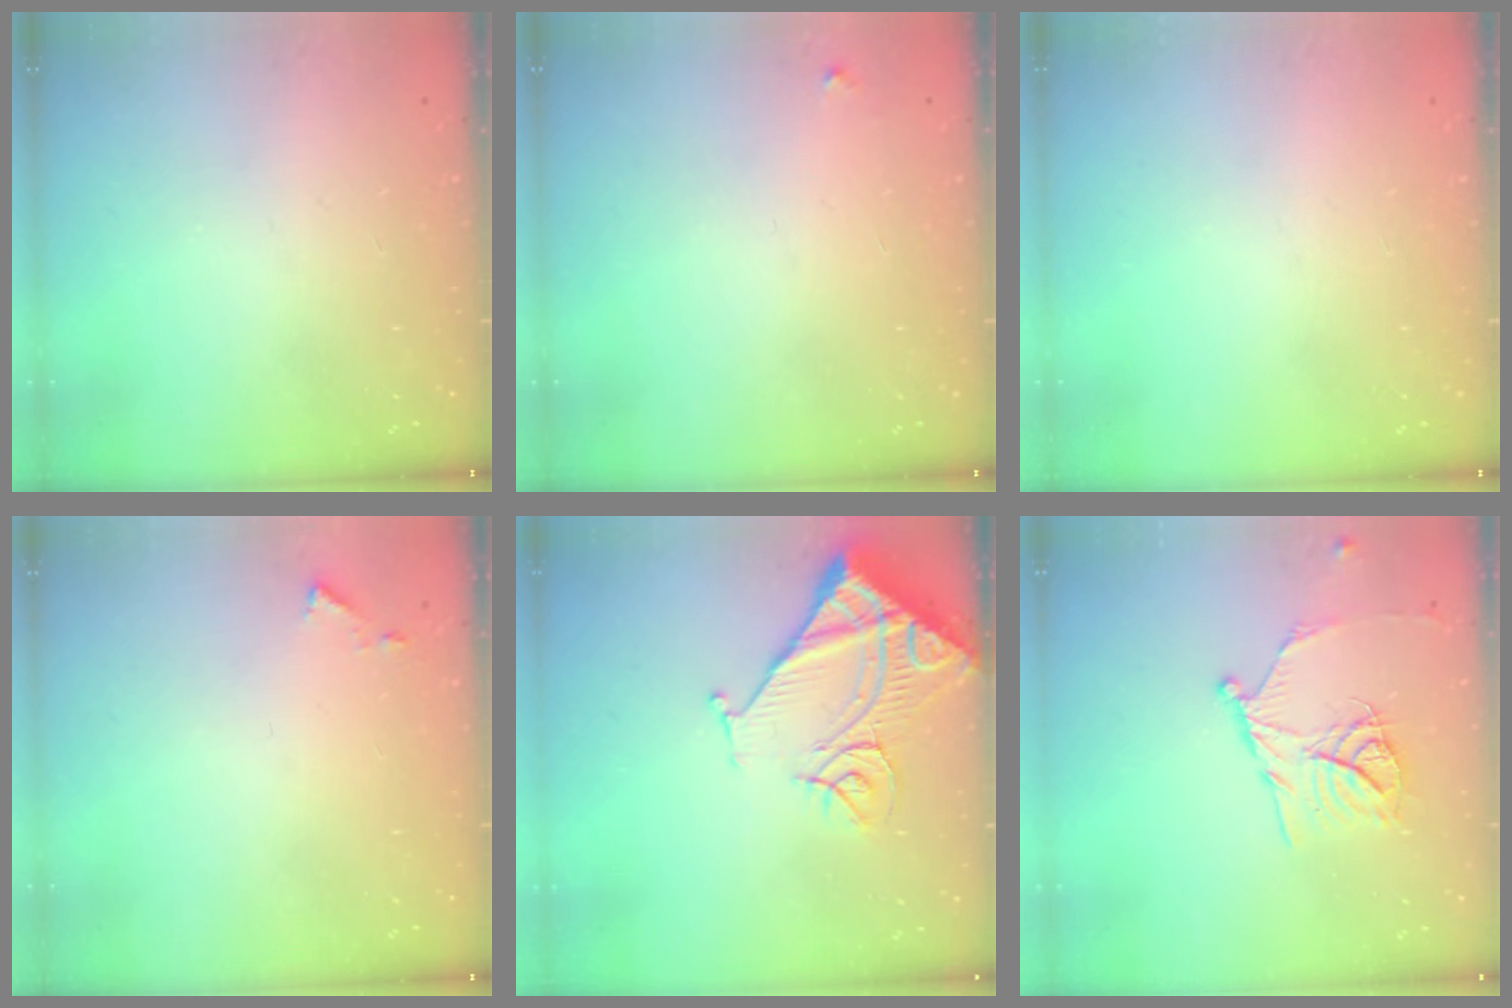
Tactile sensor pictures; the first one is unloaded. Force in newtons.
{"total": 2.3, "press": 2.3, "slide": 0.2}
{"total": 0.0}
{"total": 5.3, "press": 5.2, "slide": 0.5}
{"total": 17.1, "press": 17.0, "slide": 1.8}
{"total": 13.1, "press": 13.1, "slide": 1.0}